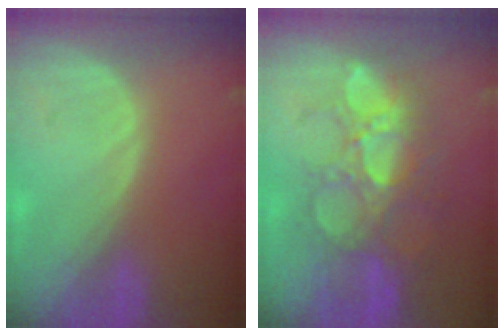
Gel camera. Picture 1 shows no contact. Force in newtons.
{"total": 10.3, "press": 9.3, "slide": 4.4}